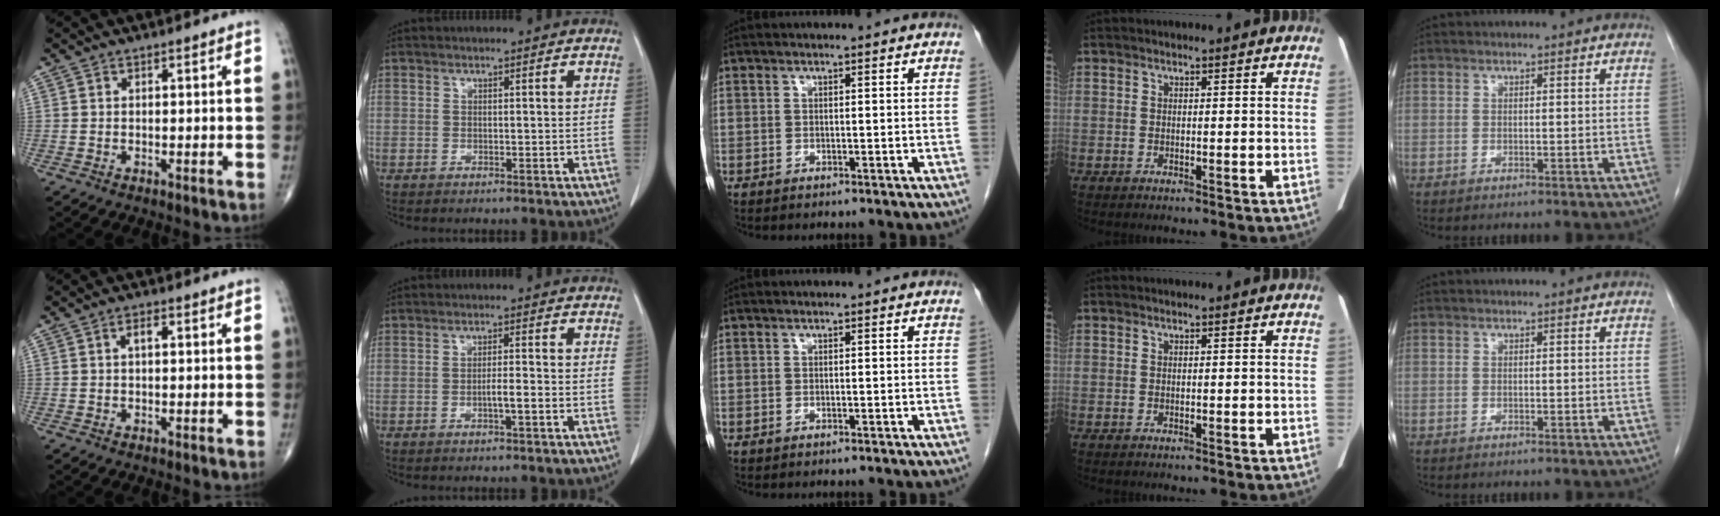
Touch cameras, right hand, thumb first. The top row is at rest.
{"thumb": {"total": 2.0, "force": [0.4, 0.9, 1.7], "torque": [-0.030, 0.006, 0.006]}, "index": {"total": 2.5, "force": [-0.9, 0.2, 2.3], "torque": [-0.040, 0.001, -0.017]}}